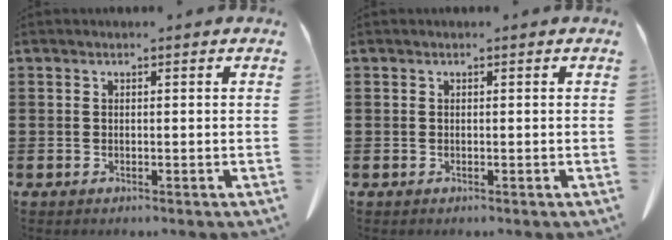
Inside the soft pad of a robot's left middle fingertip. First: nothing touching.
{"total": 0.0}